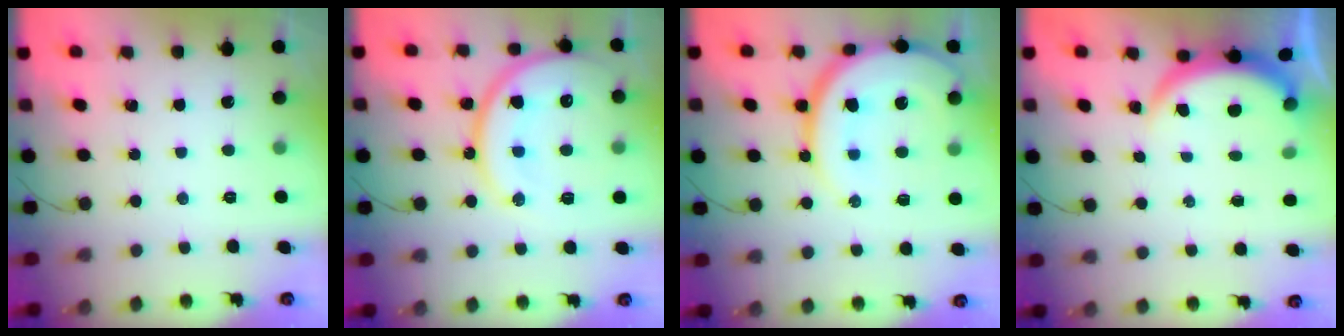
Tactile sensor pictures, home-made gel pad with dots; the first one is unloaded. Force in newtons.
{"total": 20.5, "press": 20.5, "slide": 1.8}
{"total": 19.6, "press": 19.6, "slide": 1.9}
{"total": 3.9, "press": 3.9, "slide": 0.2}